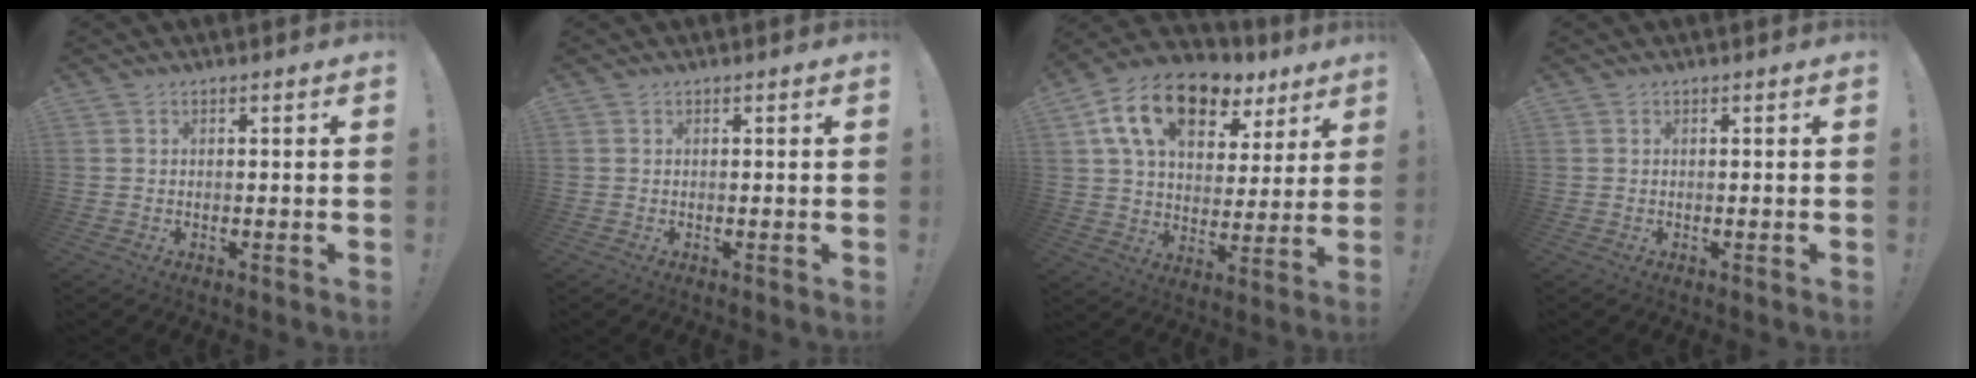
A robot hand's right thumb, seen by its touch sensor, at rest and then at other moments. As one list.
[{"total": 0.0}, {"total": 17.7, "force": [10.1, 10.1, 10.5], "torque": [-0.184, -0.043, 0.183]}, {"total": 0.0}]